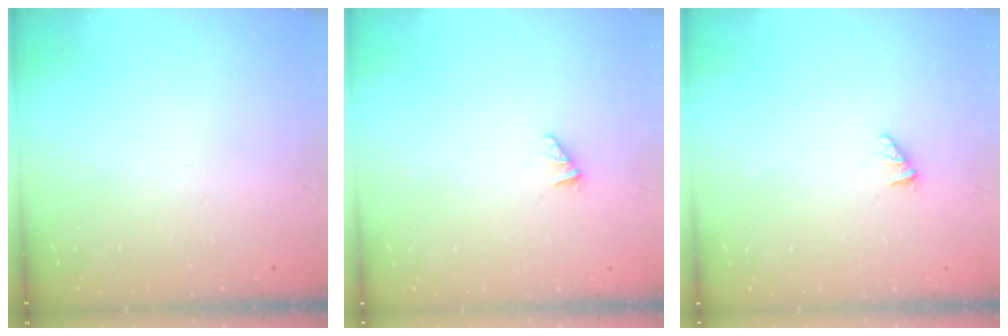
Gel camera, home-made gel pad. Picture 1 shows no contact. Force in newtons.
{"total": 0.8, "press": 0.8, "slide": 0.2}
{"total": 0.8, "press": 0.8, "slide": 0.2}